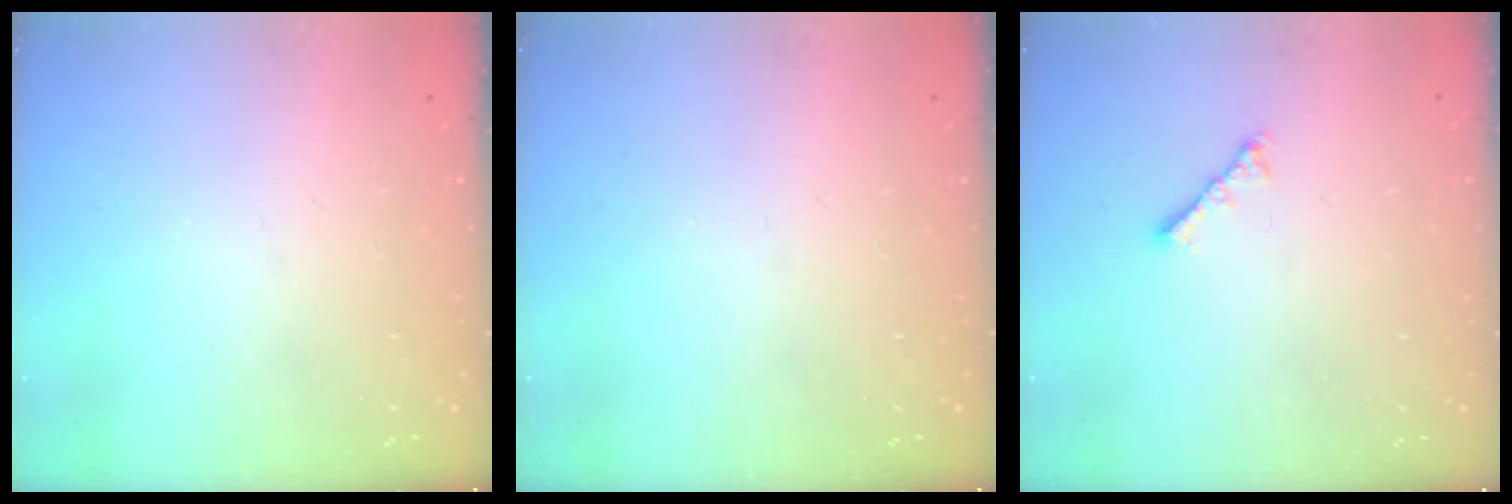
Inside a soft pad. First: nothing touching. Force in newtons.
{"total": 0.0}
{"total": 3.4, "press": 3.4, "slide": 0.6}